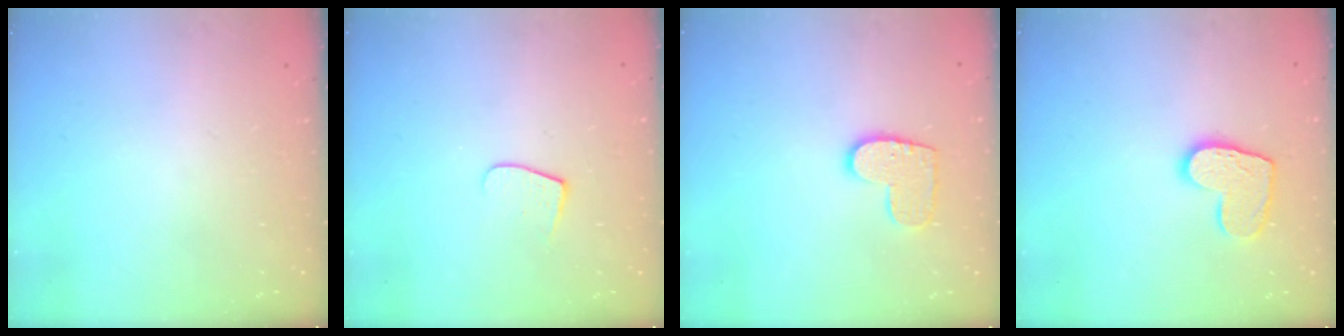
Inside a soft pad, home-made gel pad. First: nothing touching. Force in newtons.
{"total": 5.8, "press": 5.8, "slide": 0.7}
{"total": 9.7, "press": 9.7, "slide": 0.3}
{"total": 10.6, "press": 10.6, "slide": 0.8}